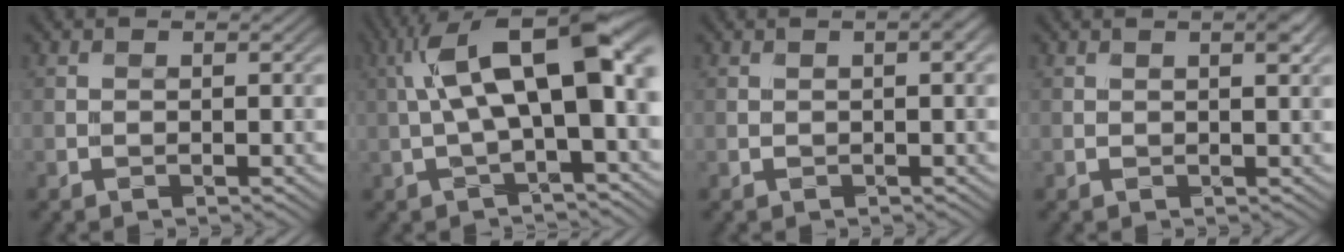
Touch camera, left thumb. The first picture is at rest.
{"total": 11.9, "force": [1.3, 4.0, 11.2], "torque": [-0.193, 0.019, 0.015]}
{"total": 1.7, "force": [0.4, 0.3, 1.6], "torque": [-0.027, 0.006, 0.006]}
{"total": 1.6, "force": [1.0, 0.1, 1.3], "torque": [-0.023, 0.006, 0.015]}